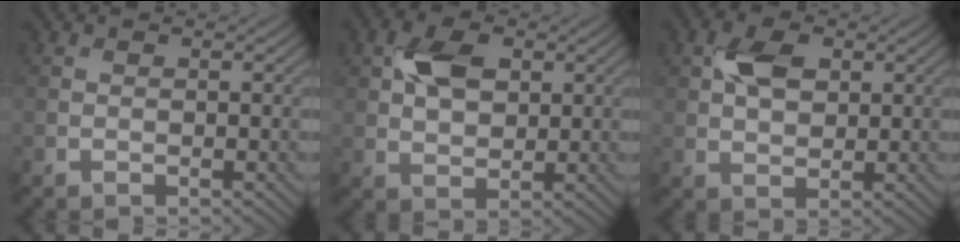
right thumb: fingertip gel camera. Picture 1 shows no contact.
{"total": 6.0, "force": [1.9, 3.8, 4.3], "torque": [-0.089, 0.004, 0.031]}
{"total": 5.1, "force": [1.7, 3.2, 3.6], "torque": [-0.078, 0.006, 0.027]}